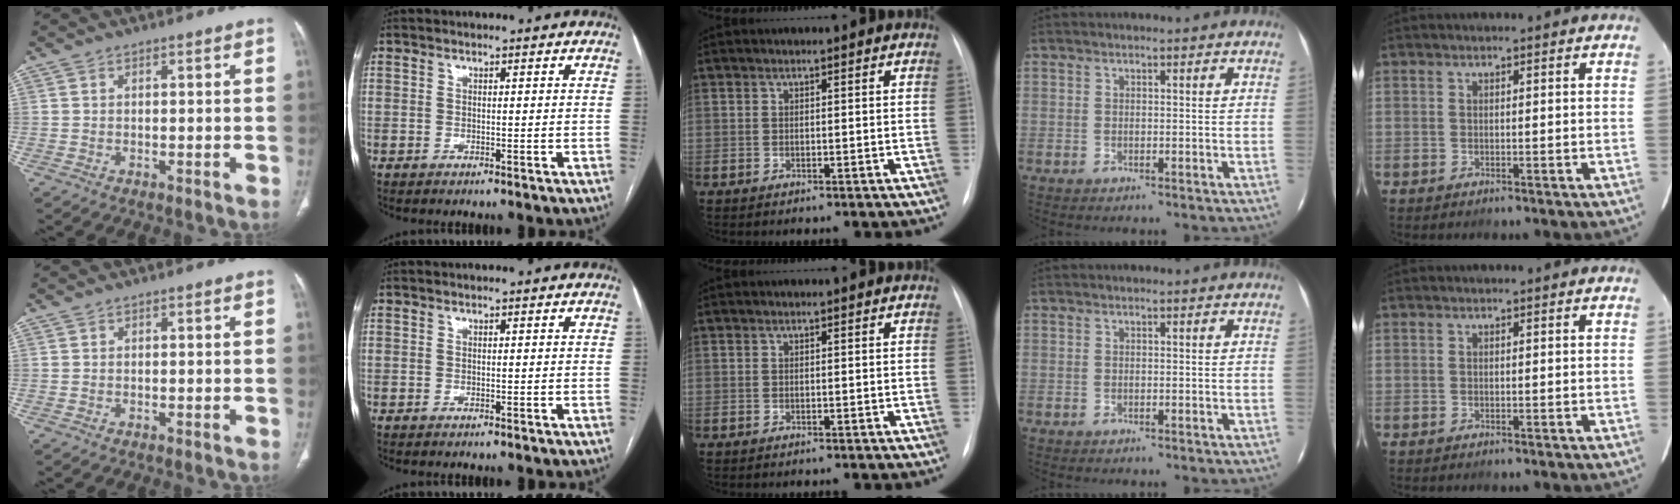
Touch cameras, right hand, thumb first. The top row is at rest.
{}